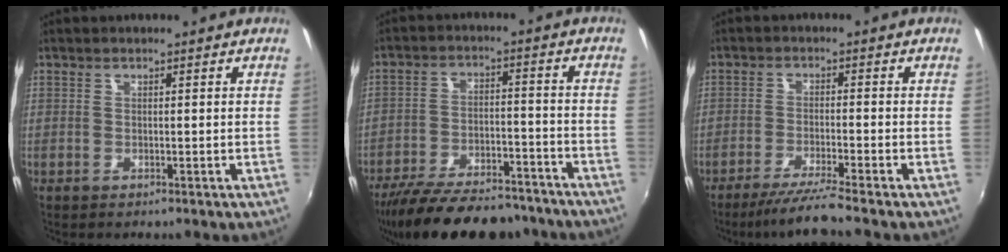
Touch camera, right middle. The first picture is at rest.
{"total": 21.3, "force": [-17.9, 6.8, 9.4], "torque": [-0.187, -0.017, -0.256]}
{"total": 6.5, "force": [-5.6, -1.4, 3.0], "torque": [-0.070, -0.012, -0.096]}